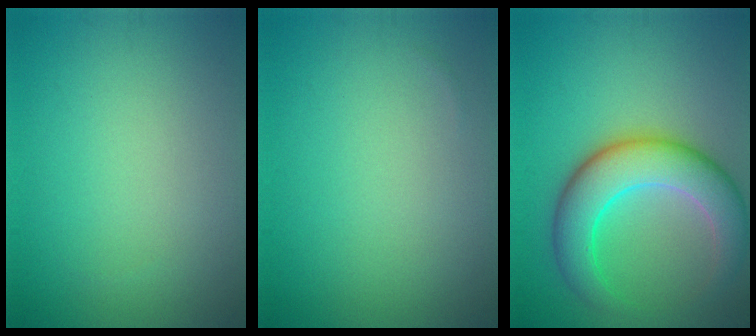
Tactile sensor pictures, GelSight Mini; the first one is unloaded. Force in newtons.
{"total": 0.0}
{"total": 7.7, "press": 7.7, "slide": 0.3}